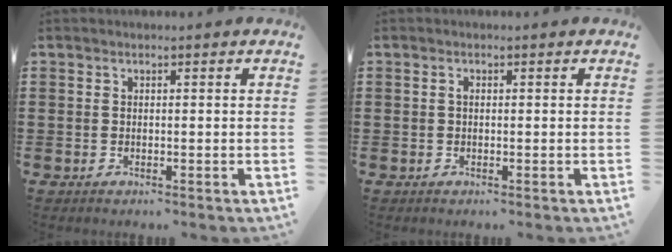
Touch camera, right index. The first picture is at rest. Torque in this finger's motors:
{"motor_torque": [0.27, -0.18, 0.02, 0.03]}